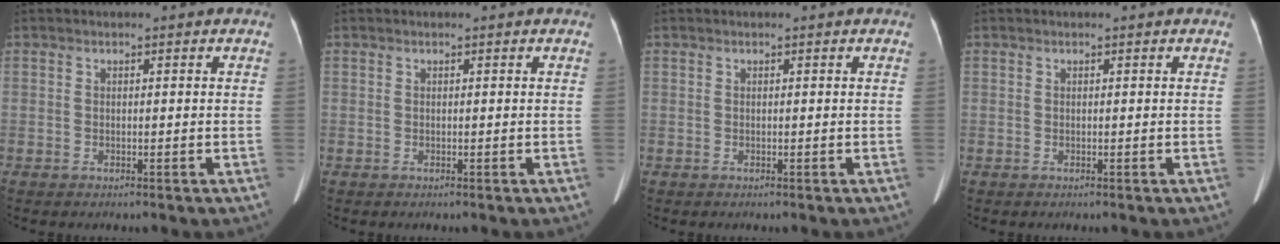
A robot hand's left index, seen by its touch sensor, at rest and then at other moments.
{"total": 0.0}
{"total": 0.0}
{"total": 0.0}